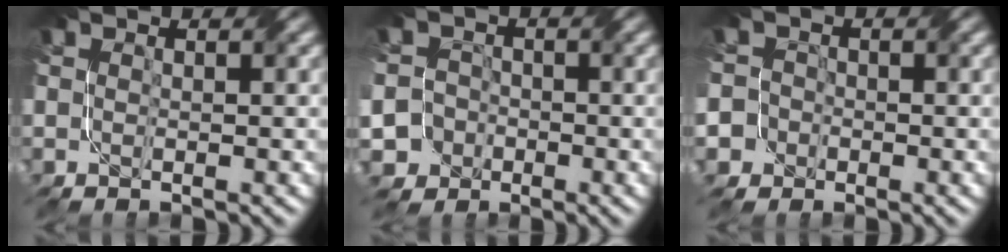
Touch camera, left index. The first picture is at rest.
{"total": 8.7, "force": [-4.9, 6.9, 1.9], "torque": [-0.045, -0.013, -0.115]}
{"total": 5.1, "force": [-2.6, 4.4, 0.7], "torque": [-0.014, 0.005, -0.078]}